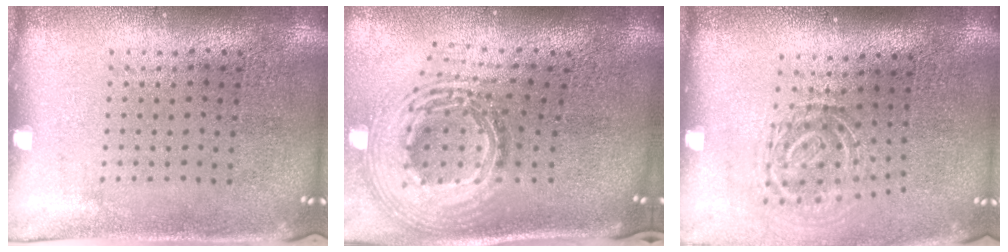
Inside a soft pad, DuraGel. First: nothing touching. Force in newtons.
{"total": 3.0, "press": 2.0, "slide": 2.2}
{"total": 1.8, "press": 1.2, "slide": 1.4}